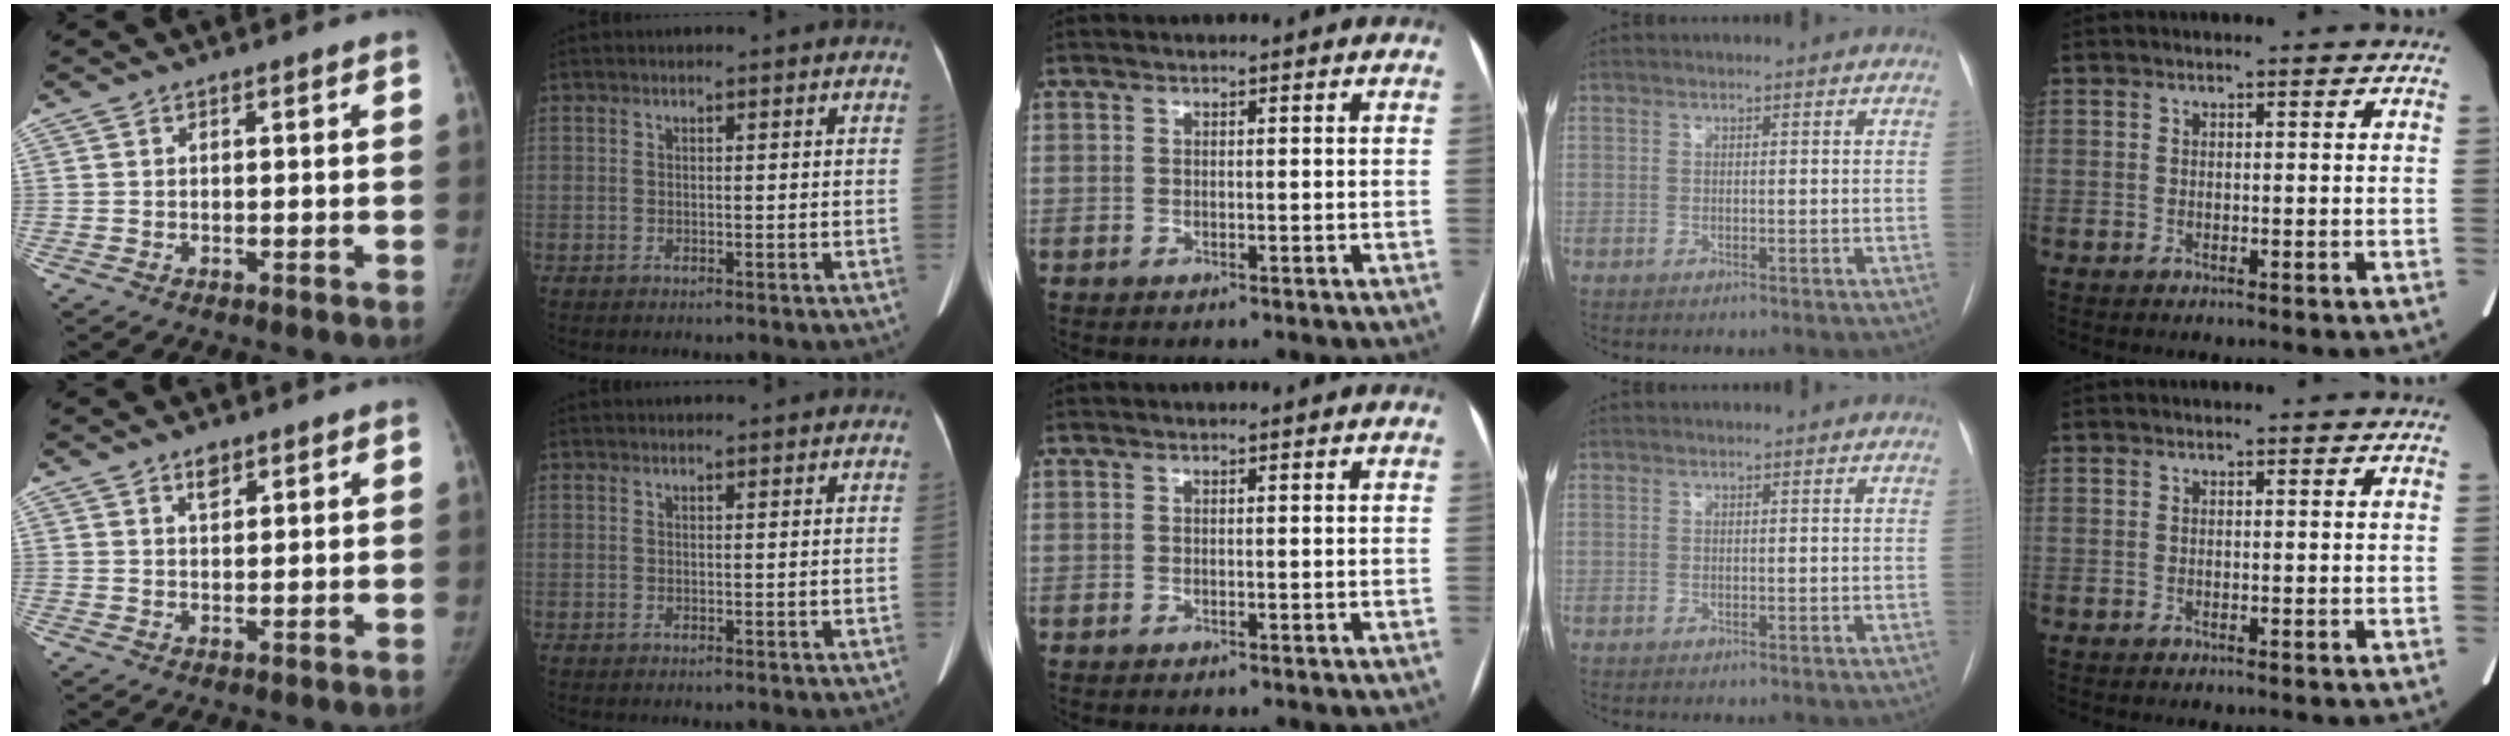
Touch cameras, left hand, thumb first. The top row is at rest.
{"thumb": {"total": 2.5, "force": [1.6, 1.4, 1.4], "torque": [-0.011, -0.010, 0.027]}, "index": {"total": 3.2, "force": [3.1, 0.3, 0.9], "torque": [-0.012, 0.024, 0.035]}}